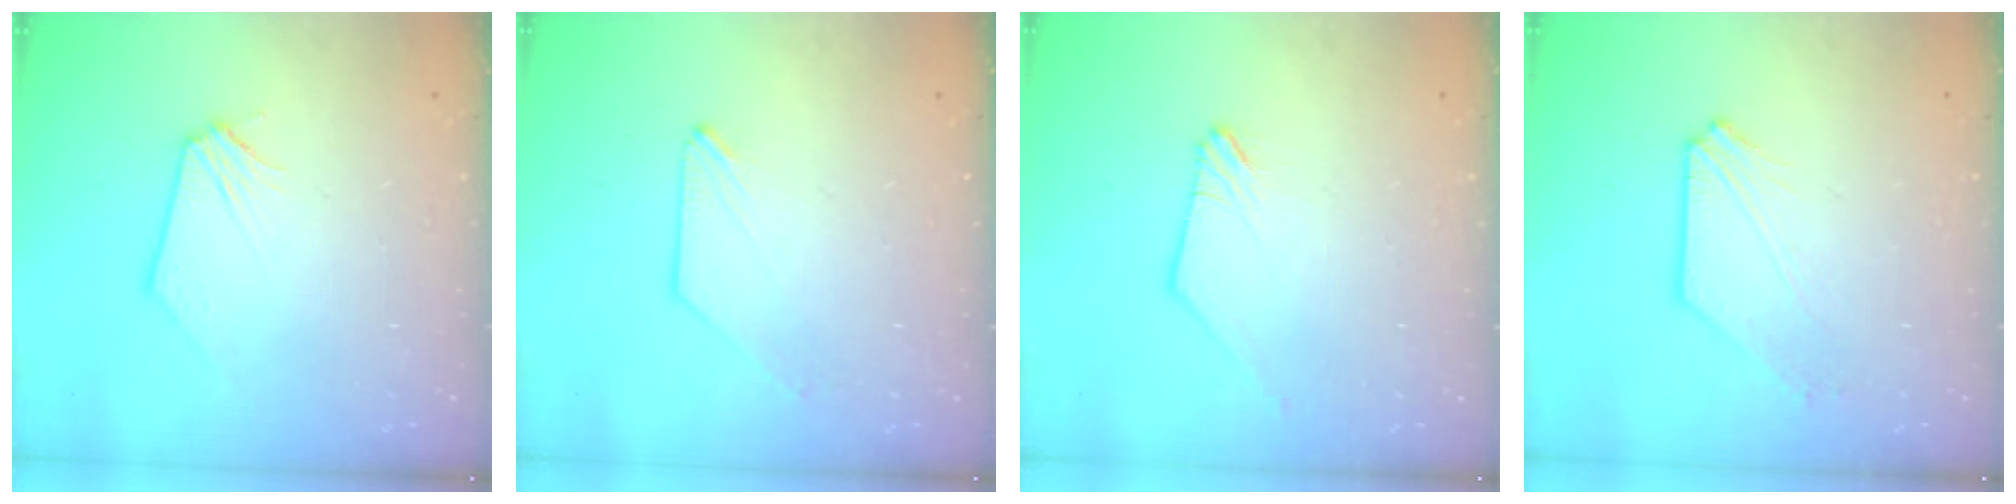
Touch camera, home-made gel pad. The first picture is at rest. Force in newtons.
{"total": 0.7, "press": 0.7, "slide": 0.1}
{"total": 0.6, "press": 0.6, "slide": 0.2}
{"total": 2.4, "press": 2.4, "slide": 0.3}